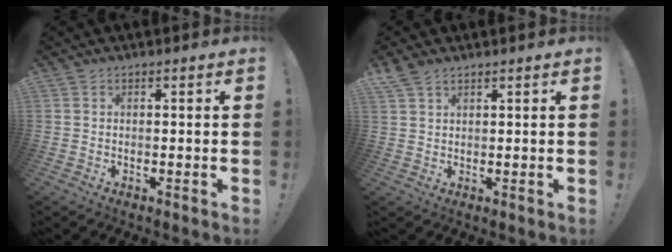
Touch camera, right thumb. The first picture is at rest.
{"total": 3.9, "force": [3.1, 1.7, 1.7], "torque": [-0.029, -0.015, 0.059]}